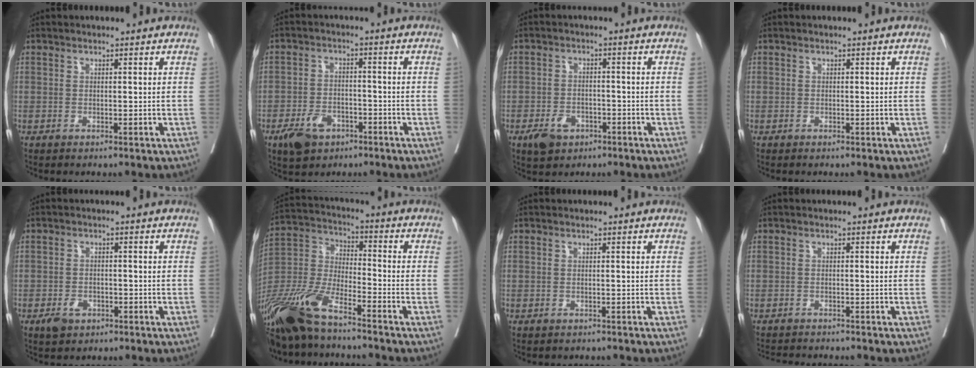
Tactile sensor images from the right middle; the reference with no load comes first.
{"total": 6.2, "force": [-3.6, 3.8, 3.4], "torque": [-0.066, 0.001, -0.058]}
{"total": 4.8, "force": [-2.7, 3.1, 2.5], "torque": [-0.046, 0.001, -0.039]}
{"total": 0.0}
{"total": 3.2, "force": [-1.8, 2.0, 1.6], "torque": [-0.028, 0.001, -0.024]}
{"total": 16.5, "force": [-12.1, 3.6, 10.5], "torque": [-0.238, -0.023, -0.235]}
{"total": 1.4, "force": [-1.2, 0.5, 0.1], "torque": [-0.015, -0.004, -0.017]}
{"total": 5.0, "force": [-4.9, 0.6, 1.2], "torque": [-0.018, -0.011, -0.071]}